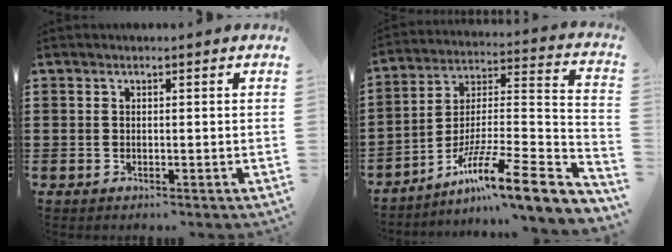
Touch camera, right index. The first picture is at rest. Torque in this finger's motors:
{"motor_torque": [2.14, 0.00, 0.27, 0.16]}